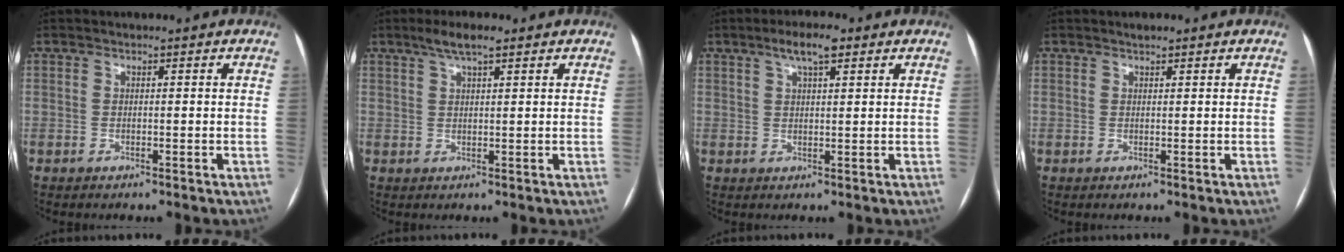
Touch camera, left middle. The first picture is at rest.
{"total": 4.2, "force": [2.9, 0.7, 3.0], "torque": [-0.059, 0.014, 0.051]}
{"total": 4.9, "force": [3.0, 1.2, 3.8], "torque": [-0.070, 0.012, 0.049]}
{"total": 0.9, "force": [0.7, 0.2, 0.5], "torque": [-0.013, 0.005, 0.013]}